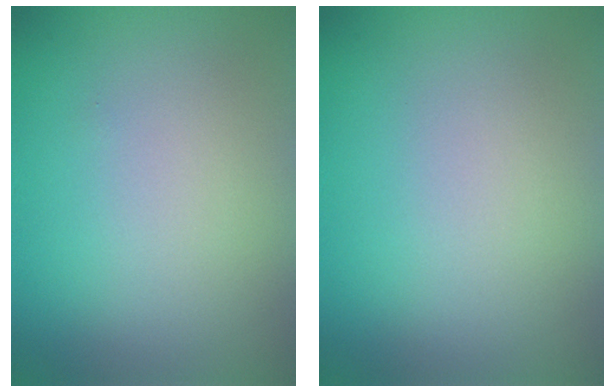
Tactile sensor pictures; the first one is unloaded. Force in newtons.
{"total": 0.0}